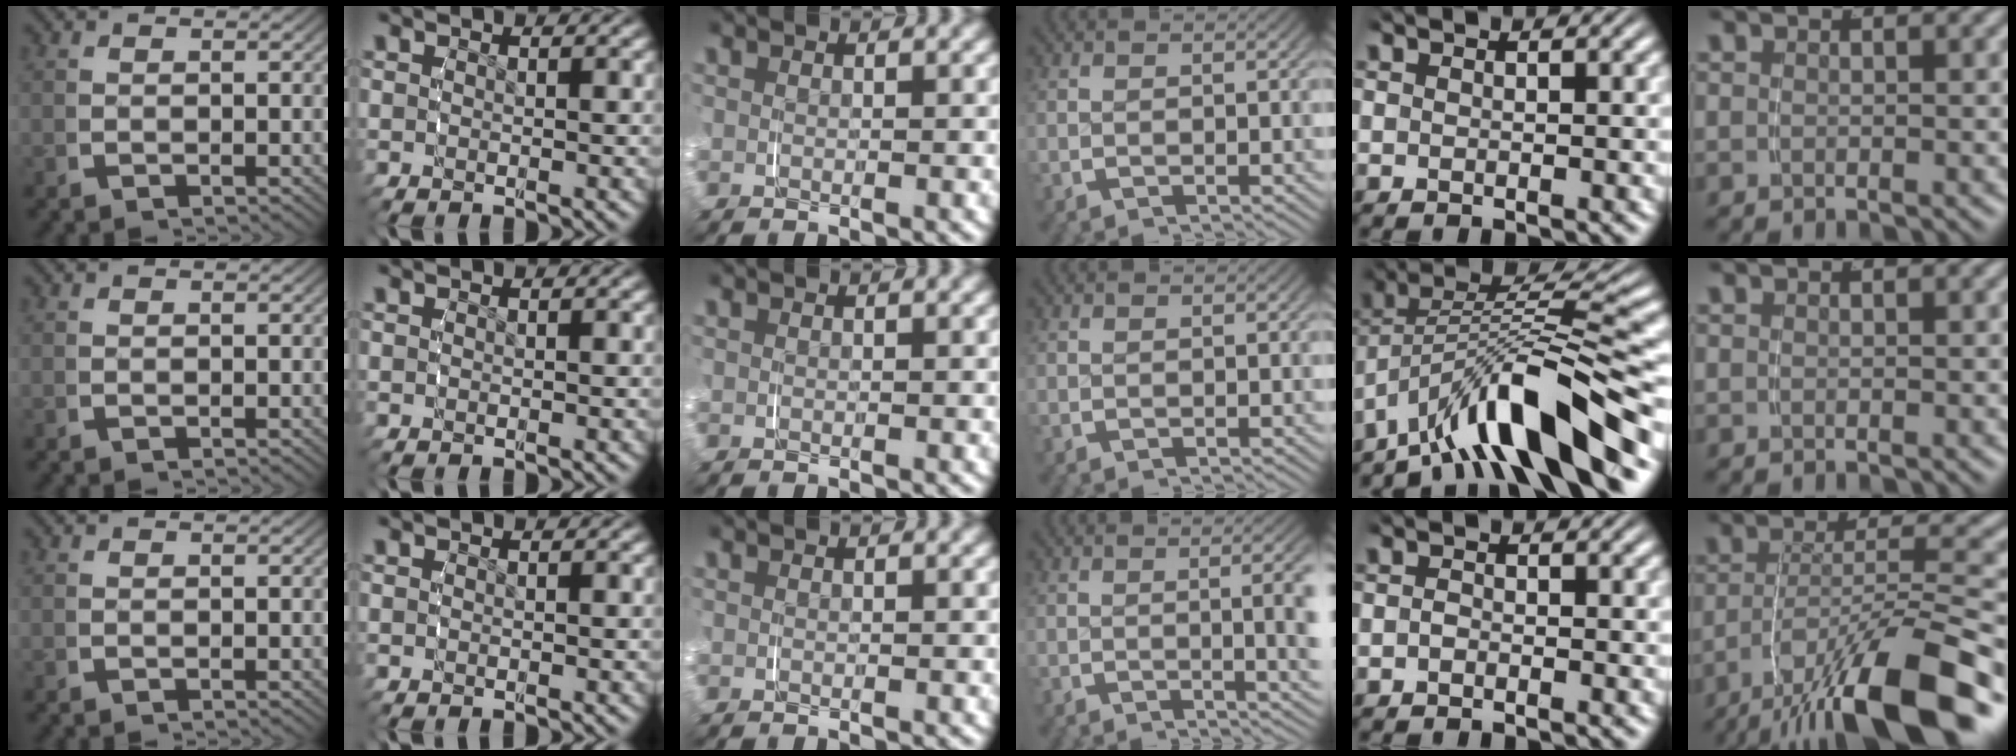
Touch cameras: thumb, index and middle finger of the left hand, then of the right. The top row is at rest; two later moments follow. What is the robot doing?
{"motion": "grasp_and_lifting", "object": "pencil case"}